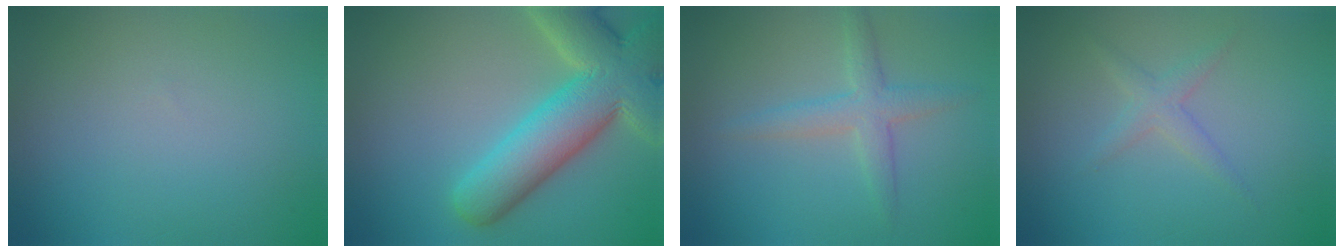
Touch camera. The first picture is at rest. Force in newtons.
{"total": 10.7, "press": 10.7, "slide": 1.0}
{"total": 2.8, "press": 2.8, "slide": 0.1}
{"total": 1.6, "press": 1.6, "slide": 0.1}